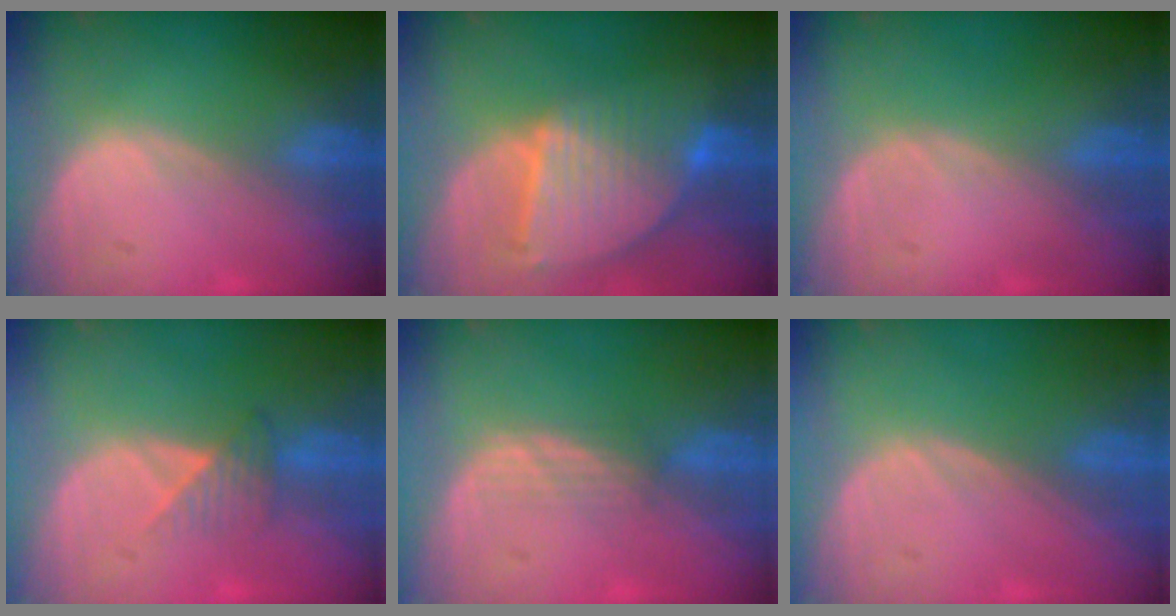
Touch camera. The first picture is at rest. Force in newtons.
{"total": 9.3, "press": 8.0, "slide": 4.7}
{"total": 0.0}
{"total": 3.4, "press": 3.1, "slide": 1.5}
{"total": 2.1, "press": 2.1, "slide": 0.2}
{"total": 0.0}